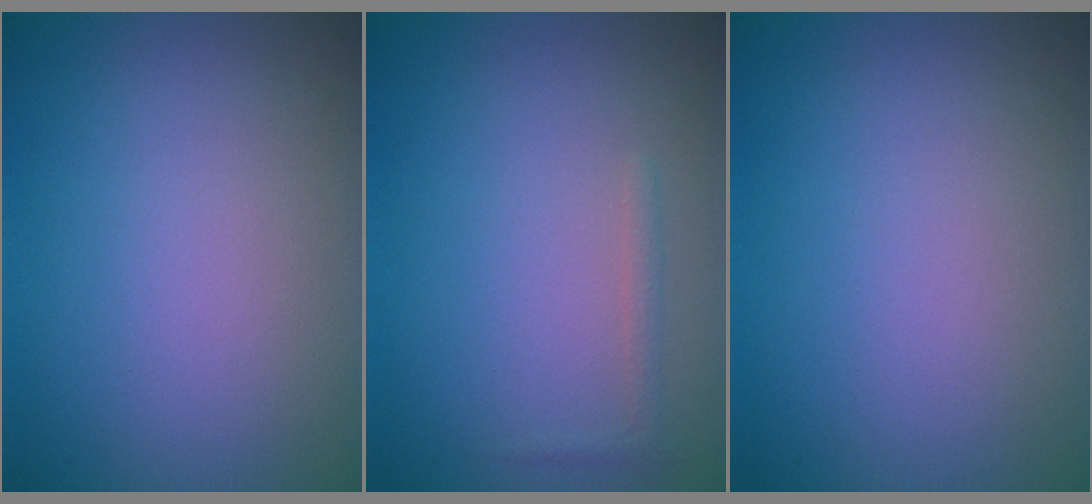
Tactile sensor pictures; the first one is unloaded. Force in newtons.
{"total": 0.8, "press": 0.8, "slide": 0.0}
{"total": 0.0}